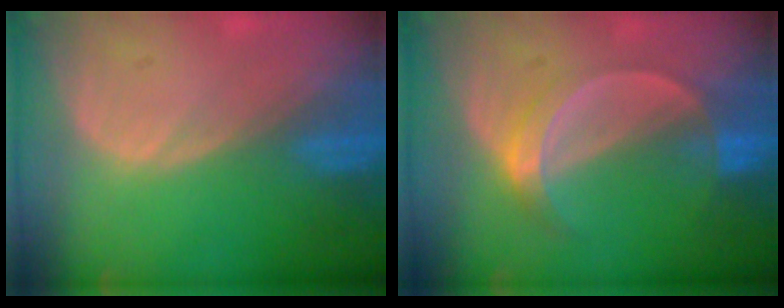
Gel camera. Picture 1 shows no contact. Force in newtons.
{"total": 5.3, "press": 4.8, "slide": 2.3}